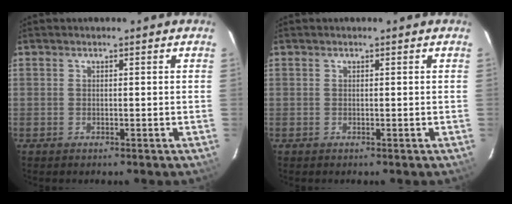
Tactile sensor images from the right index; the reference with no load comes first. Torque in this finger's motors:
{"motor_torque": [0.10, -0.03, 0.06, 0.01]}